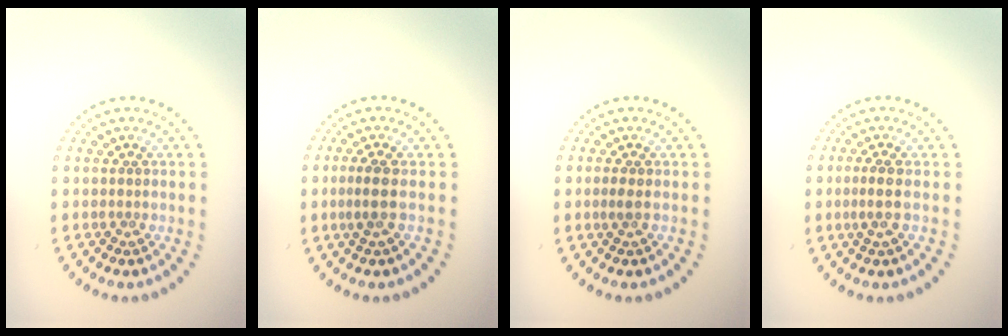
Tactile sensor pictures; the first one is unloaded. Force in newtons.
{"total": 1.8, "press": 1.5, "slide": 1.1}
{"total": 0.8, "press": 0.7, "slide": 0.4}
{"total": 1.7, "press": 1.4, "slide": 1.0}